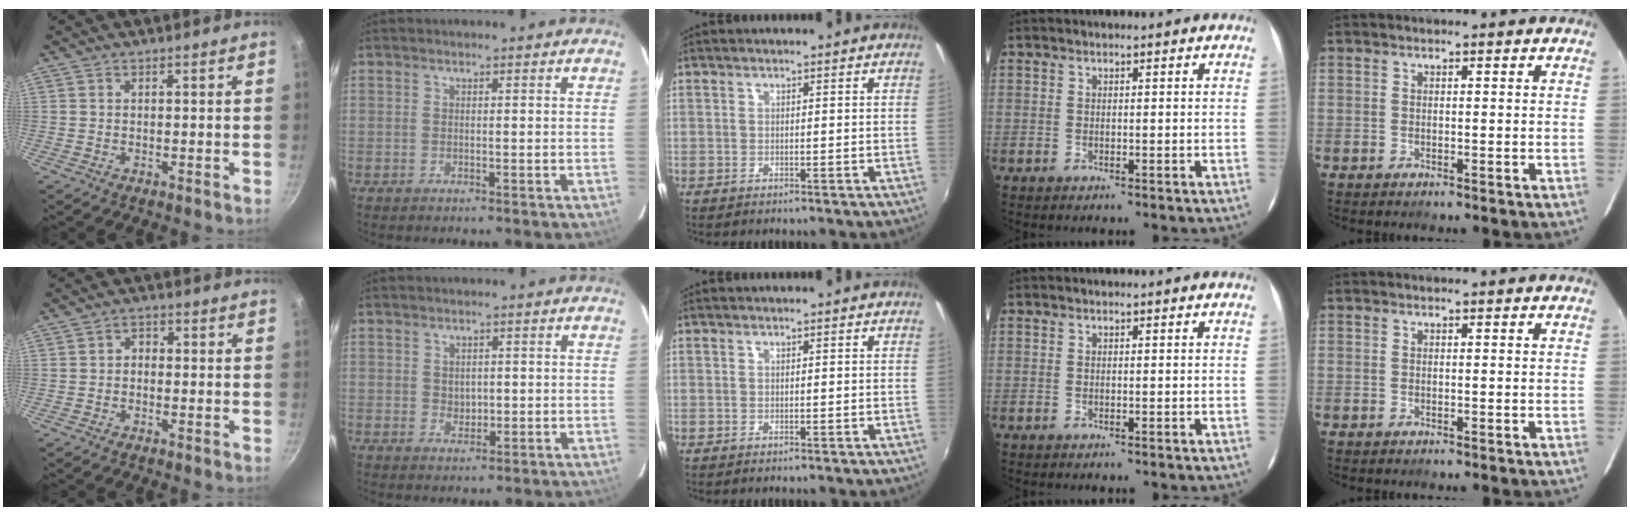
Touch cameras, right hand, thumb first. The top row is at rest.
{"thumb": {"total": 2.2, "force": [-0.4, 1.8, 1.3], "torque": [-0.014, 0.012, -0.010]}, "index": {"total": 2.2, "force": [0.2, 2.0, 0.9], "torque": [-0.012, 0.000, 0.009]}}